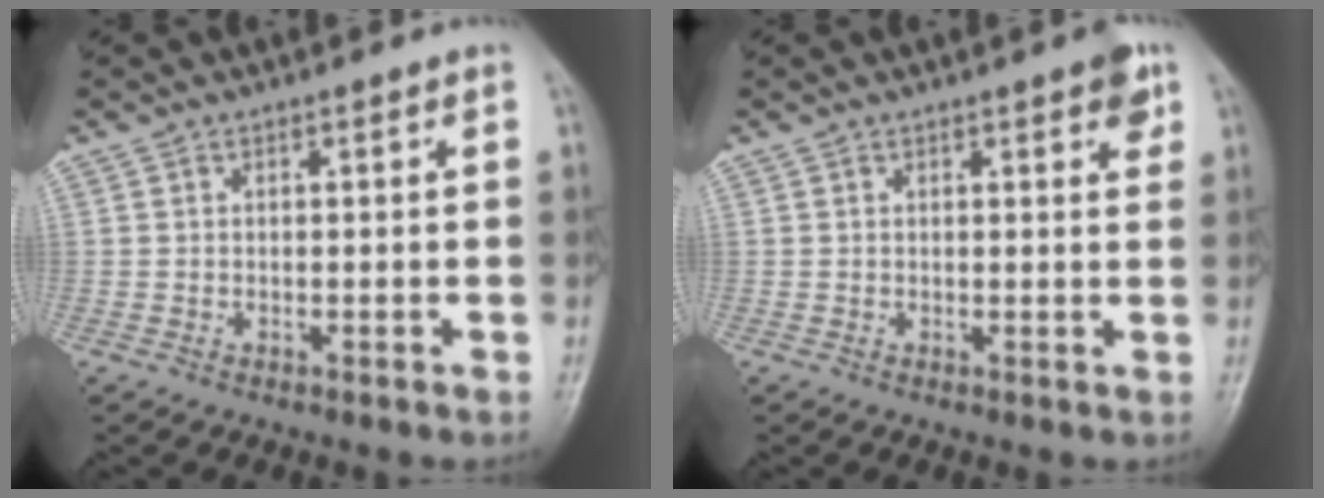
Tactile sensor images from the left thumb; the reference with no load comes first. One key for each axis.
{"total": 3.4, "fx": 1.9, "fy": 1.0, "fz": 2.6, "tx": -0.025, "ty": -0.006, "tz": 0.019}